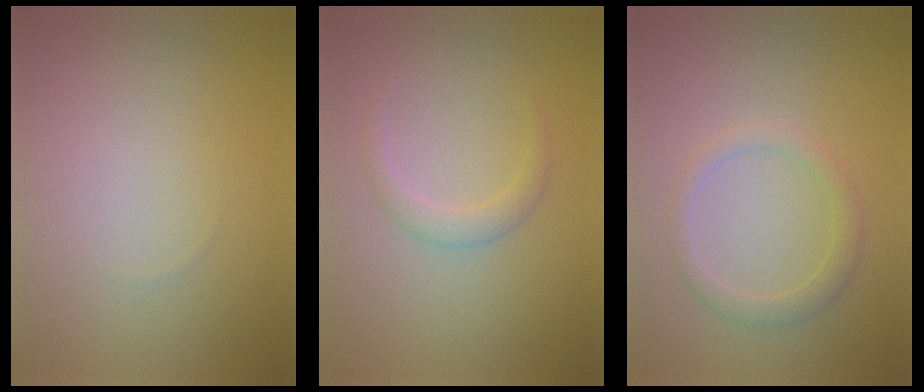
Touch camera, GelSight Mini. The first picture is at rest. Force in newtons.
{"total": 1.5, "press": 1.5, "slide": 0.1}
{"total": 1.8, "press": 1.8, "slide": 0.0}